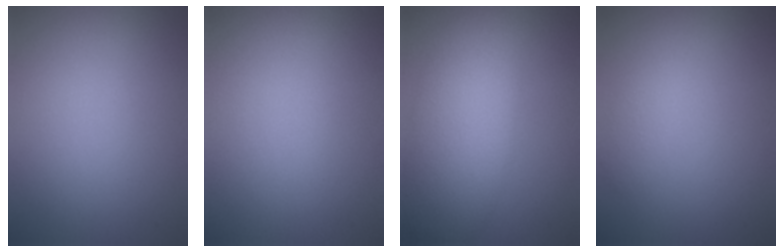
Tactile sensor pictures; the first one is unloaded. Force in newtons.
{"total": 0.0}
{"total": 7.3, "press": 7.3, "slide": 0.1}
{"total": 1.7, "press": 1.7, "slide": 0.1}